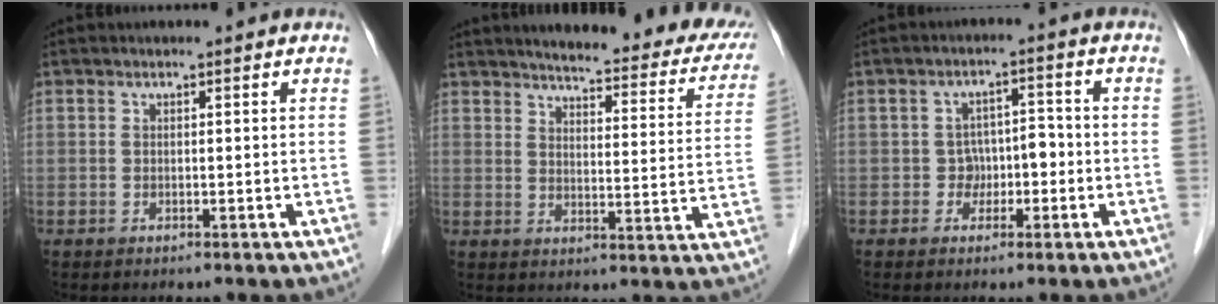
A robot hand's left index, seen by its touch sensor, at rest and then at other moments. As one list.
[{"total": 22.3, "force": [19.2, 4.8, 10.2], "torque": [-0.111, -0.030, 0.213]}, {"total": 3.6, "force": [-1.2, 2.9, 1.8], "torque": [-0.018, 0.016, -0.020]}]